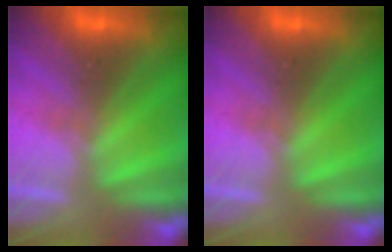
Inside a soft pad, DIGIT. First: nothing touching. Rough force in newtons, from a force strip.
{"total": 0.0}